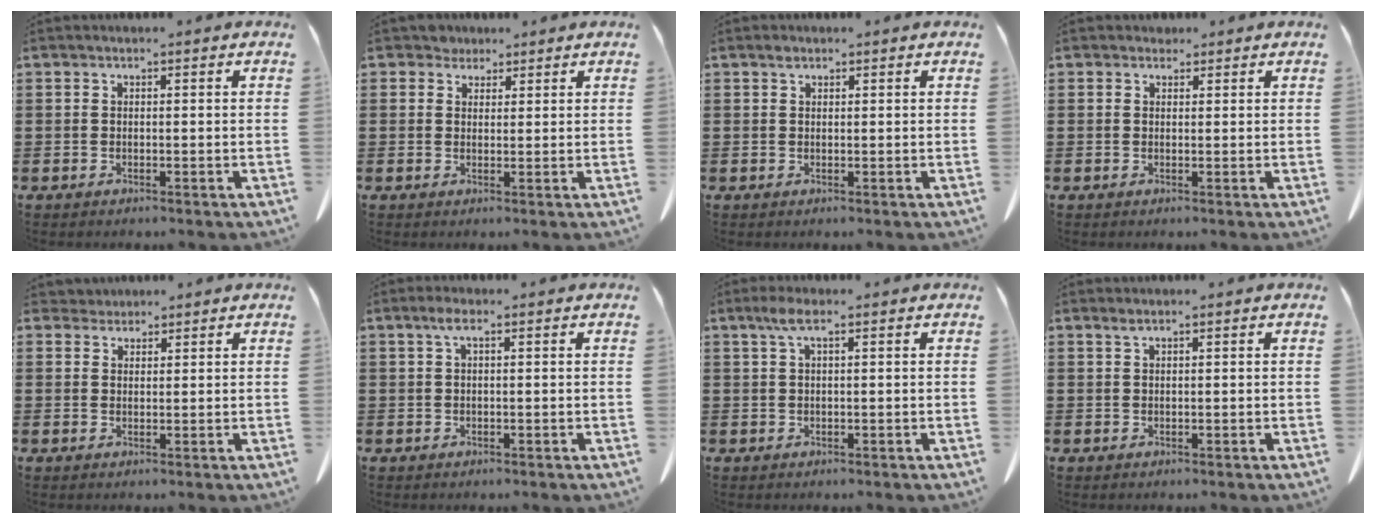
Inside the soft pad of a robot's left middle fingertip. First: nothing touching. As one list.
[{"total": 2.4, "force": [1.9, 1.4, 0.2], "torque": [-0.014, 0.007, 0.038]}, {"total": 0.8, "force": [0.5, 0.4, 0.5], "torque": [-0.011, 0.001, 0.009]}, {"total": 1.3, "force": [1.0, 0.8, 0.2], "torque": [0.000, -0.001, 0.018]}, {"total": 2.4, "force": [2.3, 0.7, 0.0], "torque": [-0.008, 0.000, 0.044]}, {"total": 1.9, "force": [0.4, 0.5, 1.8], "torque": [-0.038, 0.004, 0.006]}, {"total": 2.6, "force": [0.9, 0.5, 2.4], "torque": [-0.049, 0.005, 0.014]}, {"total": 0.9, "force": [0.5, 0.1, 0.7], "torque": [-0.015, -0.001, 0.011]}]